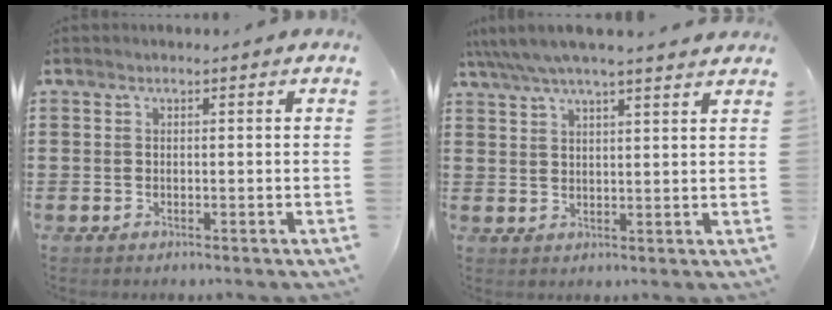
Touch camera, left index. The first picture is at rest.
{"total": 4.7, "force": [4.2, 0.2, 2.2], "torque": [-0.055, -0.012, 0.073]}